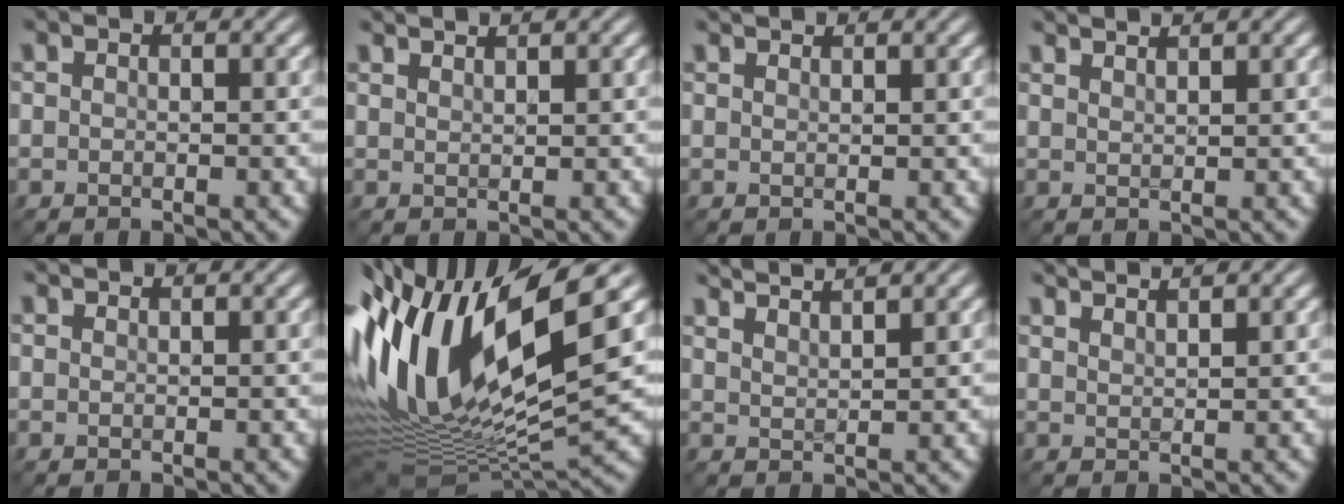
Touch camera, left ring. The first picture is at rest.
{"total": 2.3, "force": [2.0, 0.6, 1.0], "torque": [0.006, 0.002, 0.012]}
{"total": 1.8, "force": [1.6, 0.3, 0.6], "torque": [0.001, -0.003, 0.015]}
{"total": 2.8, "force": [2.4, 0.7, 1.2], "torque": [0.007, 0.007, 0.013]}
{"total": 0.9, "force": [0.9, 0.0, 0.1], "torque": [-0.003, -0.005, 0.010]}
{"total": 17.4, "force": [4.5, 7.1, 15.2], "torque": [-0.312, 0.007, 0.075]}
{"total": 4.6, "force": [4.0, 0.9, 2.0], "torque": [-0.005, 0.017, 0.039]}
{"total": 3.5, "force": [3.0, 0.8, 1.5], "torque": [0.005, 0.012, 0.023]}